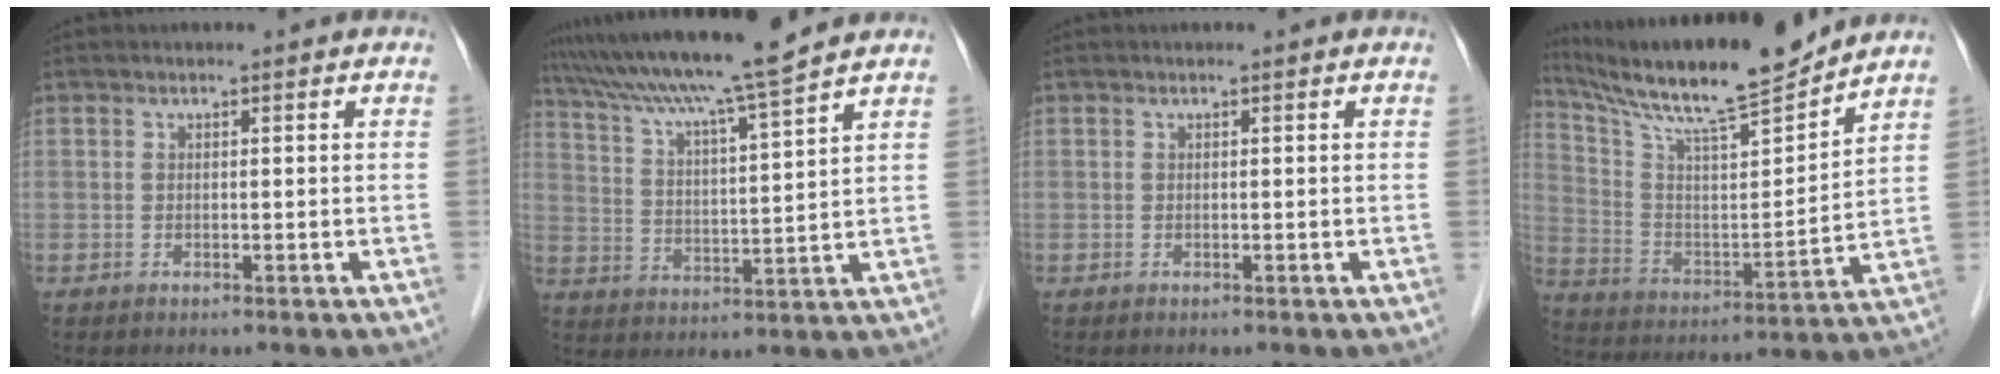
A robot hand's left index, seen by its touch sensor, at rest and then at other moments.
{"total": 14.2, "force": [12.2, -1.6, 7.0], "torque": [-0.127, 0.005, 0.200]}
{"total": 0.0}
{"total": 18.8, "force": [16.5, 0.5, 8.9], "torque": [-0.164, -0.002, 0.284]}